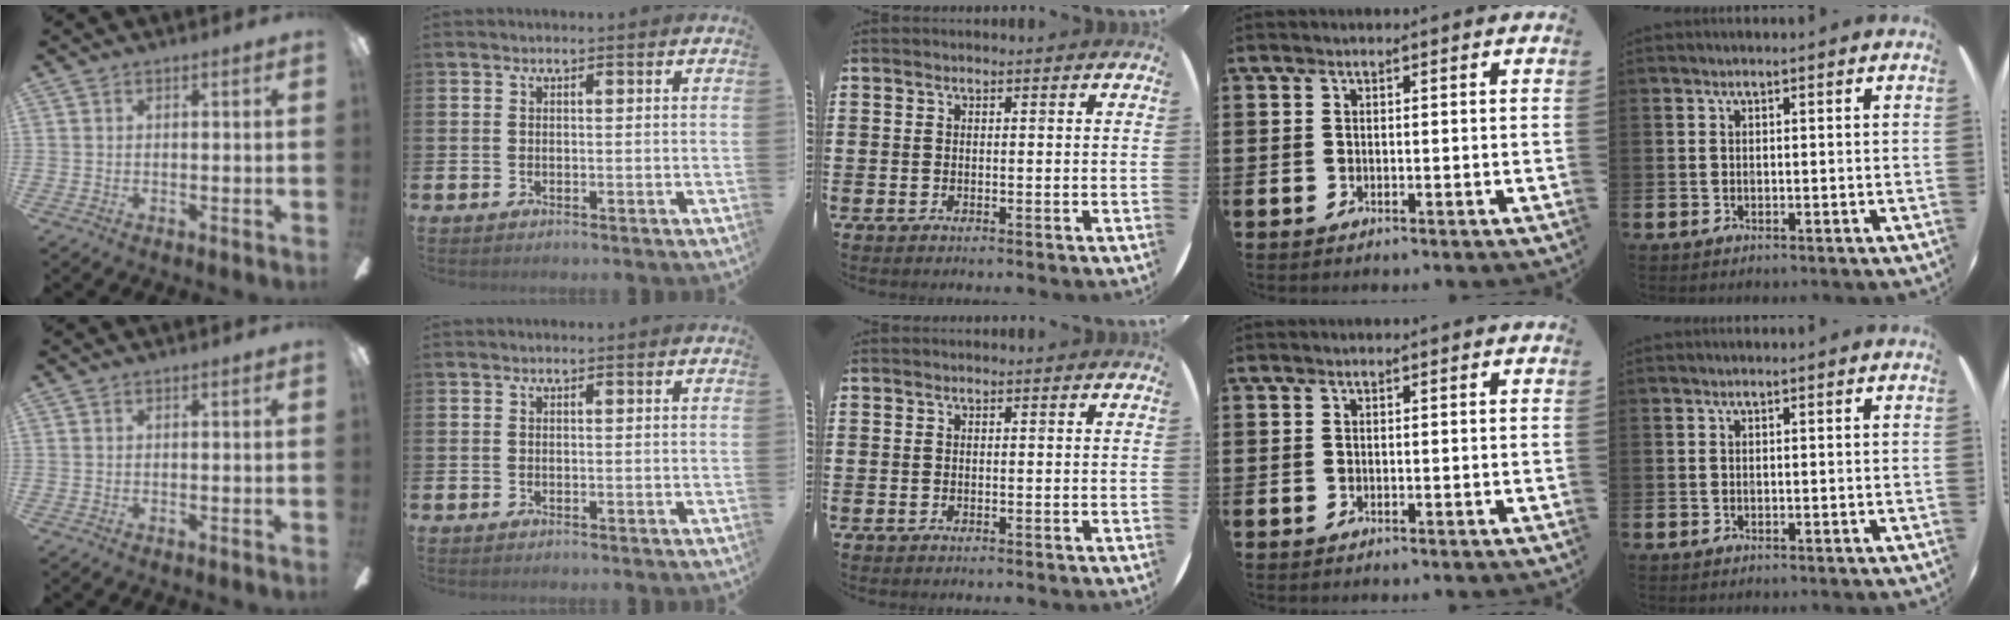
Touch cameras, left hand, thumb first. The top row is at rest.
{}